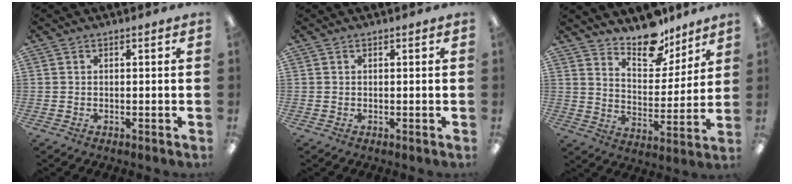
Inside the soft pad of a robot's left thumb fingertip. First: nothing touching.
{"total": 0.0}
{"total": 12.6, "force": [10.8, 5.1, 3.9], "torque": [-0.052, -0.081, 0.199]}